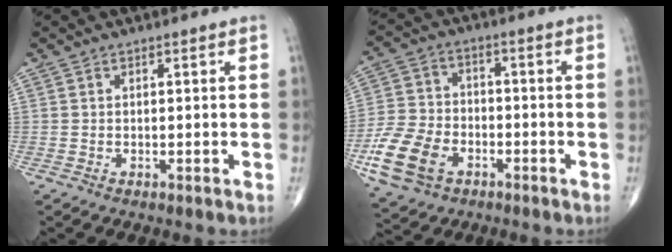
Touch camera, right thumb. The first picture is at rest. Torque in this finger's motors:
{"motor_torque": [2.57, 2.44, 1.22, -0.57, 0.15]}